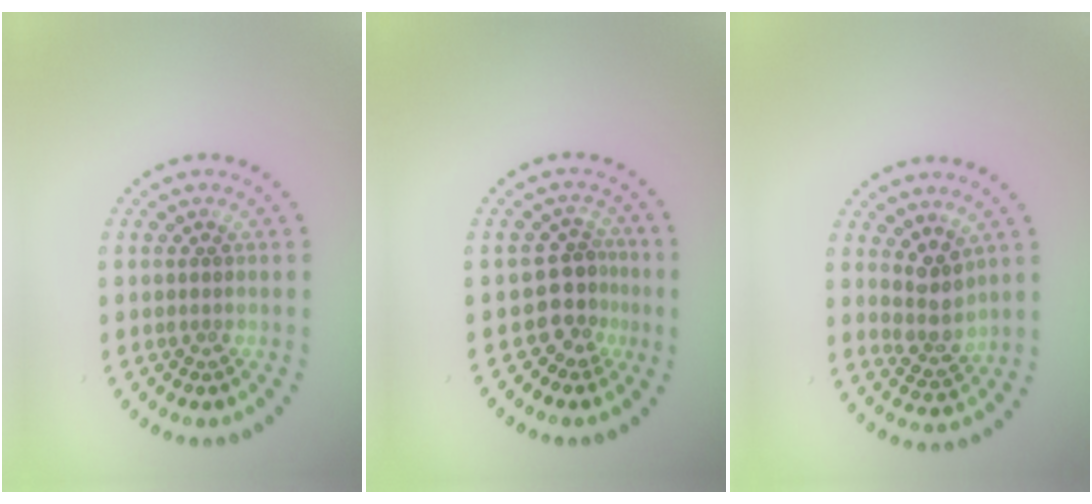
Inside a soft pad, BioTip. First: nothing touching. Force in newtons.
{"total": 3.0, "press": 2.3, "slide": 1.9}
{"total": 3.0, "press": 2.4, "slide": 1.7}